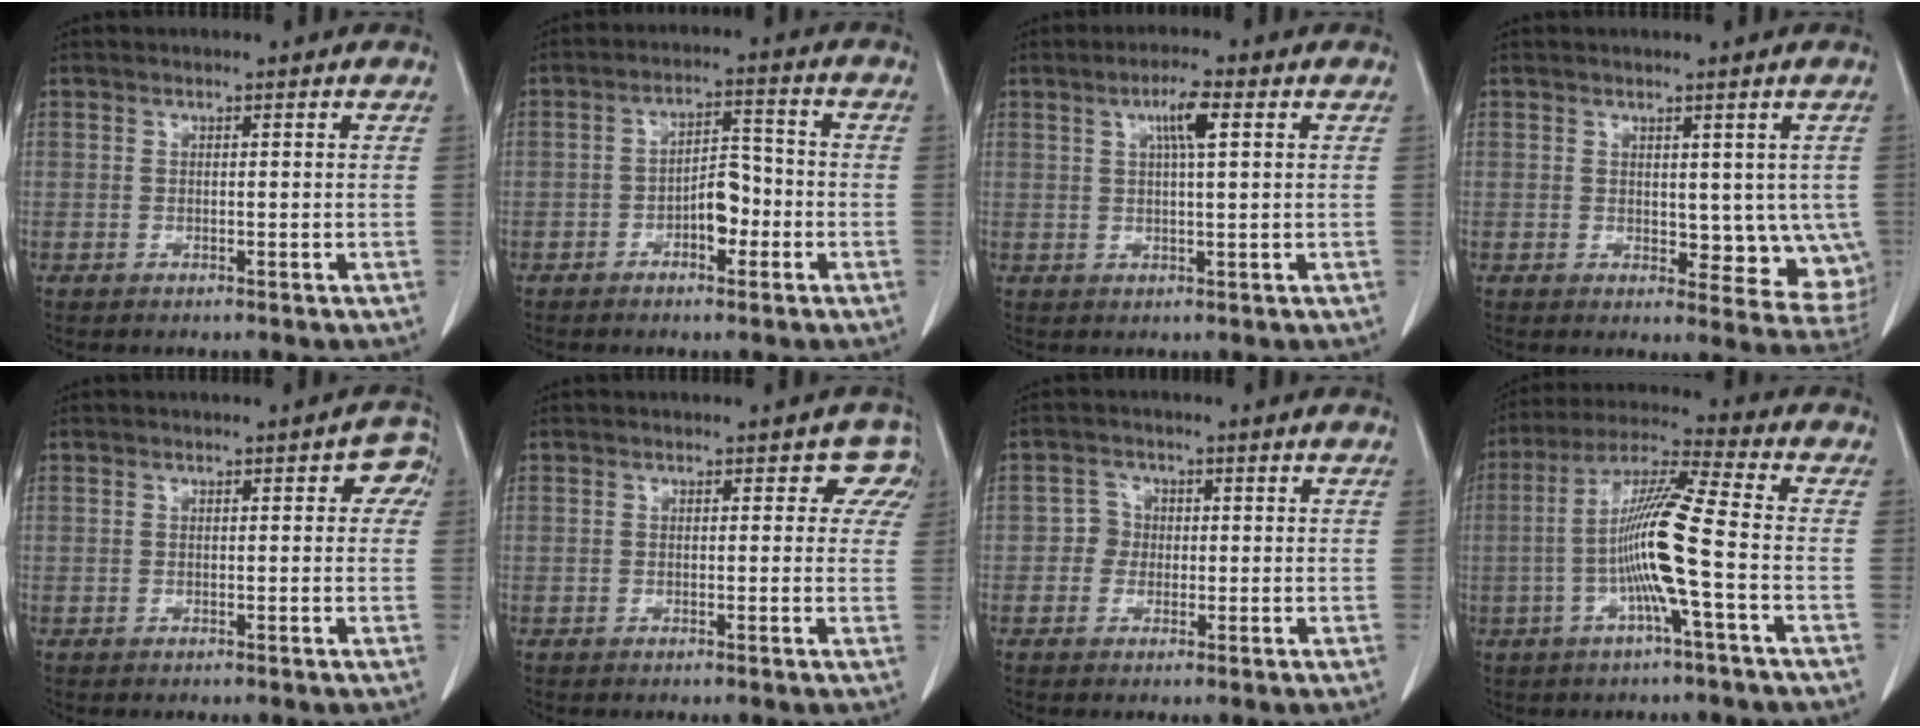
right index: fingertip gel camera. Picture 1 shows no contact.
{"total": 5.1, "force": [-1.9, 2.4, 4.1], "torque": [-0.062, 0.017, -0.031]}
{"total": 4.3, "force": [1.6, 0.2, 4.0], "torque": [-0.073, 0.004, 0.026]}
{"total": 8.0, "force": [0.6, 4.8, 6.4], "torque": [-0.048, -0.009, 0.018]}
{"total": 3.0, "force": [0.8, 1.3, 2.6], "torque": [-0.017, 0.013, 0.002]}
{"total": 3.0, "force": [1.3, 2.3, 1.5], "torque": [0.012, 0.007, -0.001]}
{"total": 2.2, "force": [-0.2, 2.1, 0.5], "torque": [0.001, 0.009, -0.009]}
{"total": 11.5, "force": [-2.3, -0.7, 11.2], "torque": [-0.215, 0.010, -0.049]}